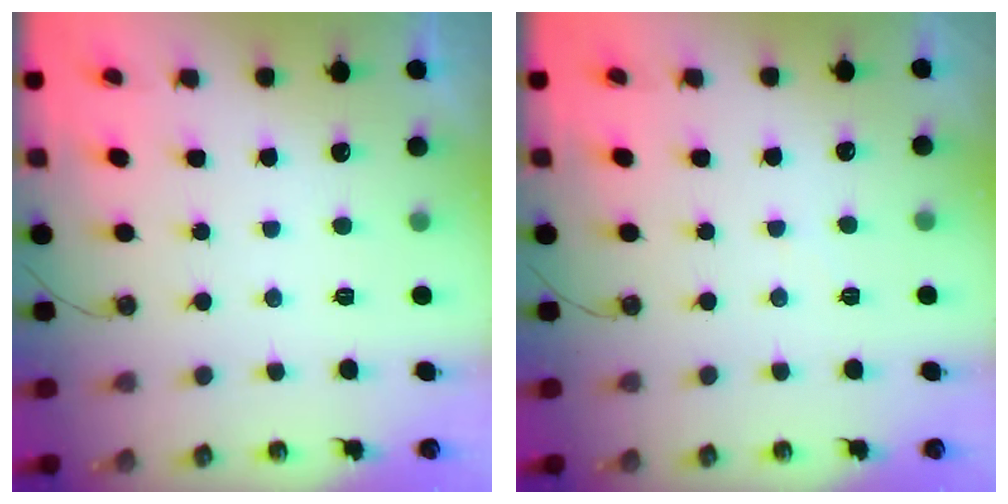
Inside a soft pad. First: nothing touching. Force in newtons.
{"total": 2.4, "press": 2.4, "slide": 0.4}